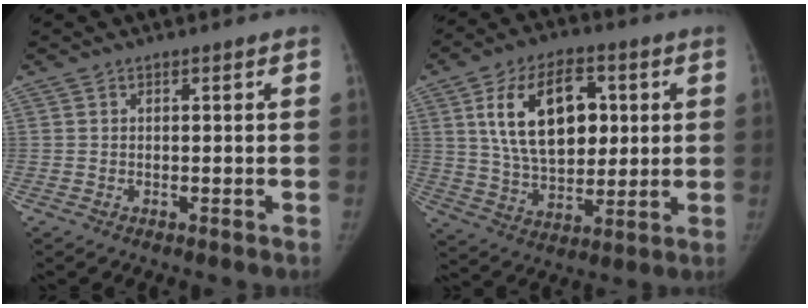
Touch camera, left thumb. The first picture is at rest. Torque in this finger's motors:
{"motor_torque": [2.50, 2.51, 2.02, -0.56, 0.62]}